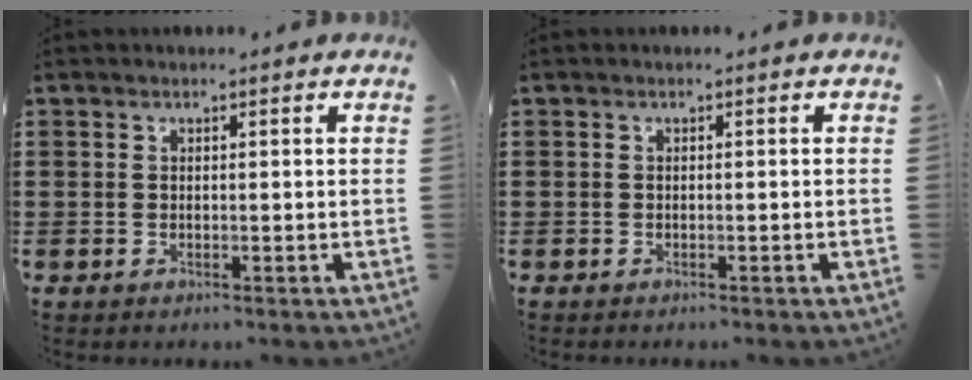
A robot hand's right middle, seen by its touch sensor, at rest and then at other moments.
{"total": 0.0}